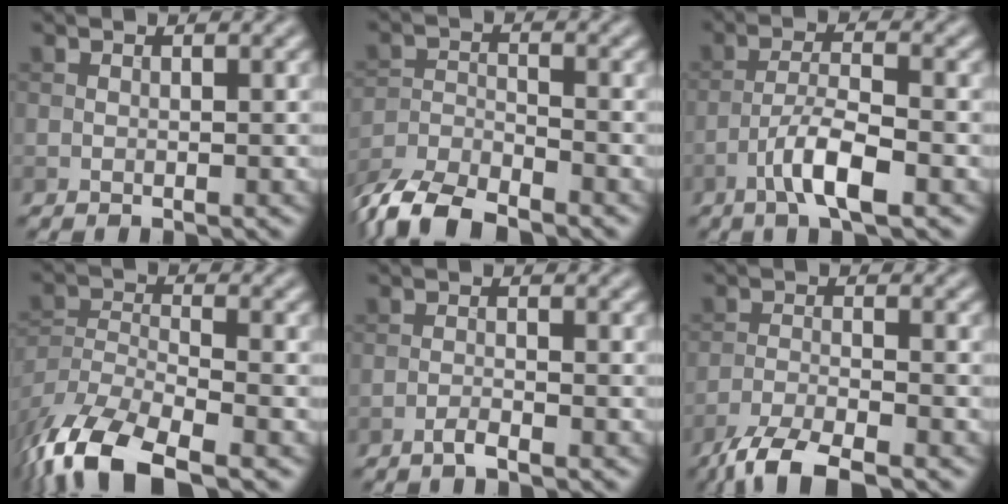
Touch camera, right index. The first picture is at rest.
{"total": 7.1, "force": [-6.0, 2.1, 3.1], "torque": [-0.062, -0.010, -0.120]}
{"total": 5.2, "force": [-2.7, 1.2, 4.2], "torque": [-0.078, 0.006, -0.053]}
{"total": 11.4, "force": [-8.2, 4.1, 6.8], "torque": [-0.144, -0.019, -0.155]}
{"total": 1.3, "force": [-1.0, 0.1, 0.8], "torque": [-0.016, 0.003, -0.021]}
{"total": 5.2, "force": [-4.1, 1.0, 3.0], "torque": [-0.057, -0.009, -0.085]}